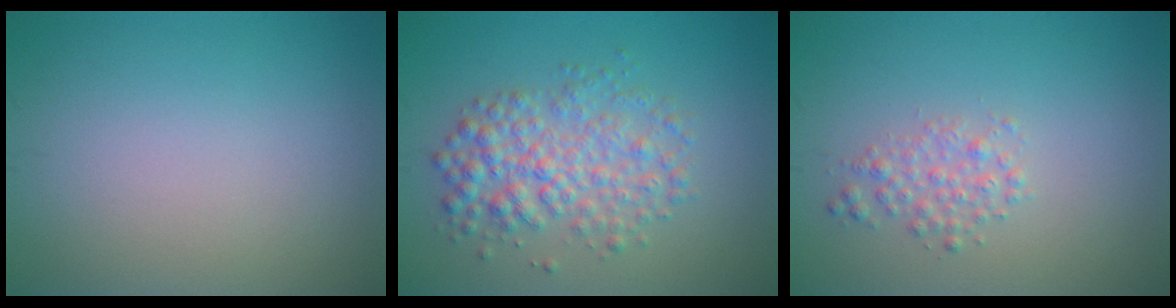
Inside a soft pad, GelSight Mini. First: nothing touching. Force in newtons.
{"total": 4.6, "press": 4.6, "slide": 0.0}
{"total": 1.8, "press": 1.8, "slide": 0.1}